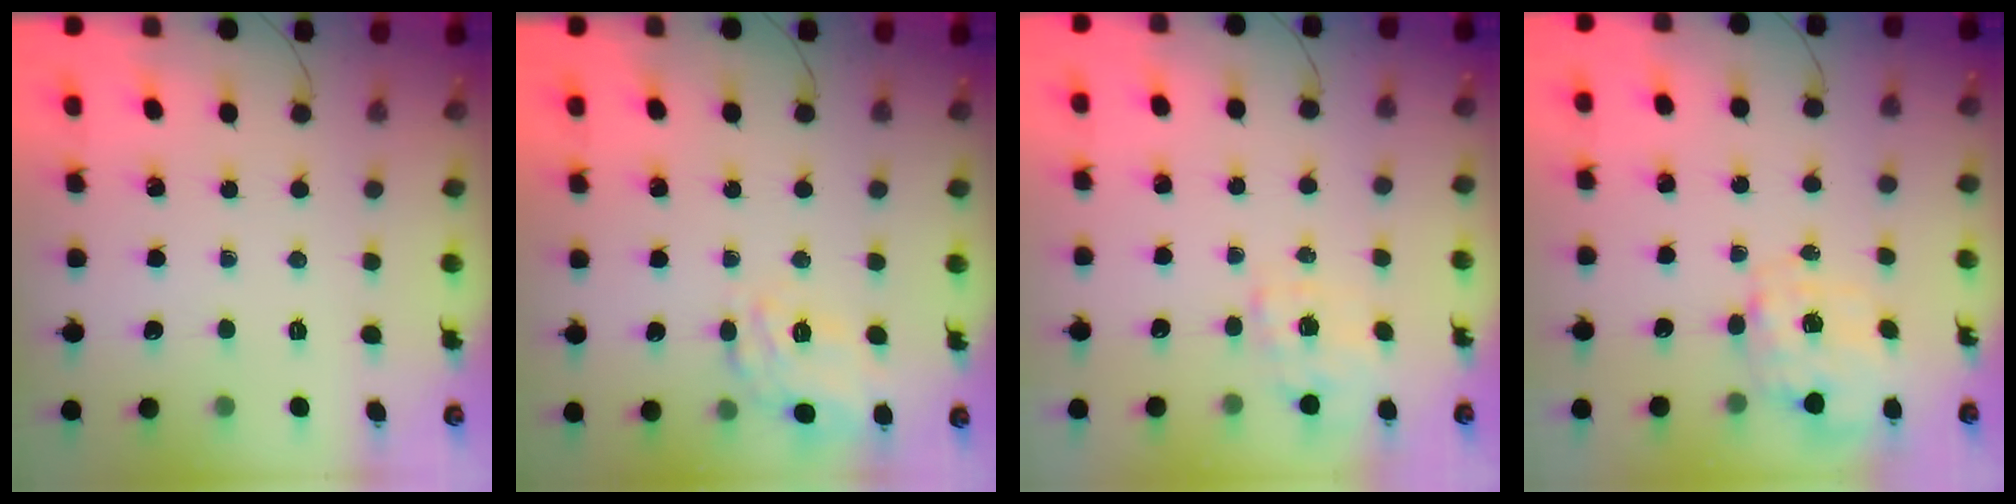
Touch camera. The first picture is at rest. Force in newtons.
{"total": 12.0, "press": 11.8, "slide": 1.9}
{"total": 3.3, "press": 3.2, "slide": 0.7}
{"total": 2.7, "press": 2.6, "slide": 0.9}